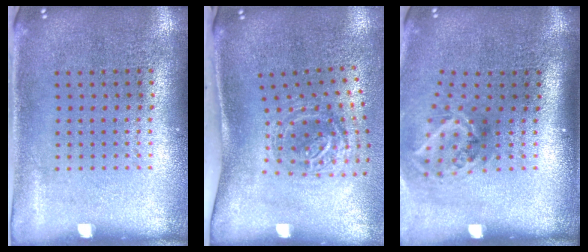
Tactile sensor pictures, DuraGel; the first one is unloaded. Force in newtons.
{"total": 1.8, "press": 1.2, "slide": 1.3}
{"total": 1.9, "press": 1.2, "slide": 1.5}